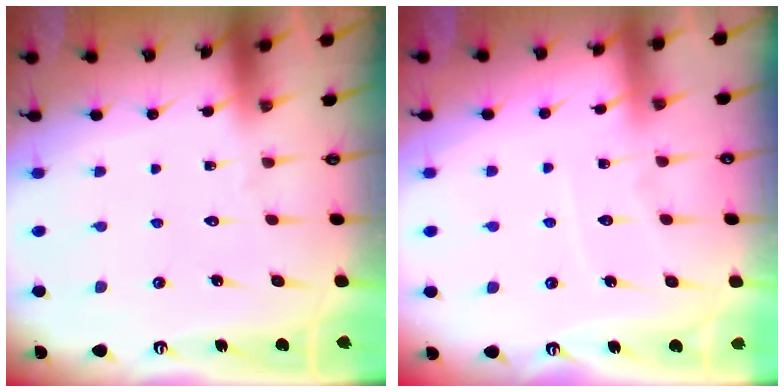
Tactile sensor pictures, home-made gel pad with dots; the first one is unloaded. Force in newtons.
{"total": 6.1, "press": 6.1, "slide": 0.6}